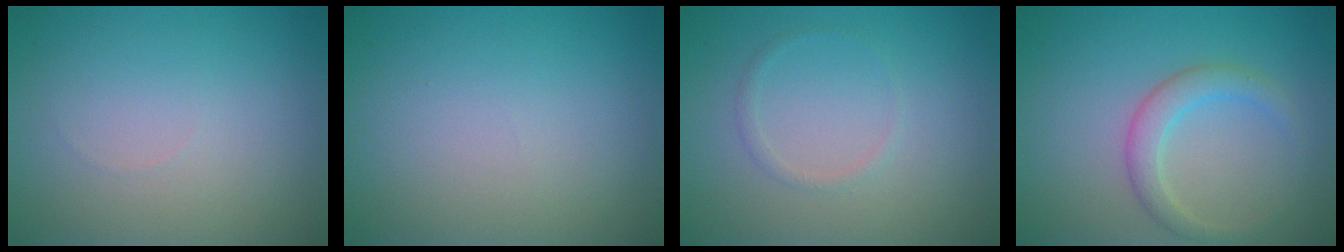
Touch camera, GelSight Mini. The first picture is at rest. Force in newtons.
{"total": 0.0}
{"total": 0.8, "press": 0.8, "slide": 0.1}
{"total": 2.5, "press": 2.5, "slide": 0.1}